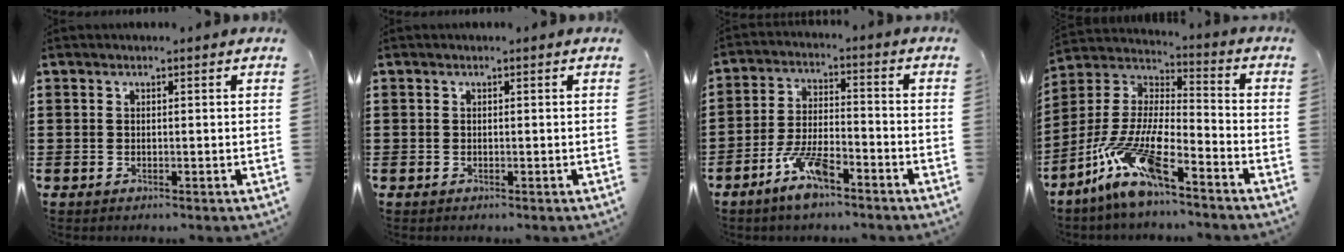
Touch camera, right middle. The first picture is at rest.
{"total": 0.0}
{"total": 7.7, "force": [-5.2, 2.2, 5.2], "torque": [-0.116, 0.000, -0.099]}
{"total": 12.1, "force": [-8.9, 2.1, 7.9], "torque": [-0.190, -0.005, -0.186]}